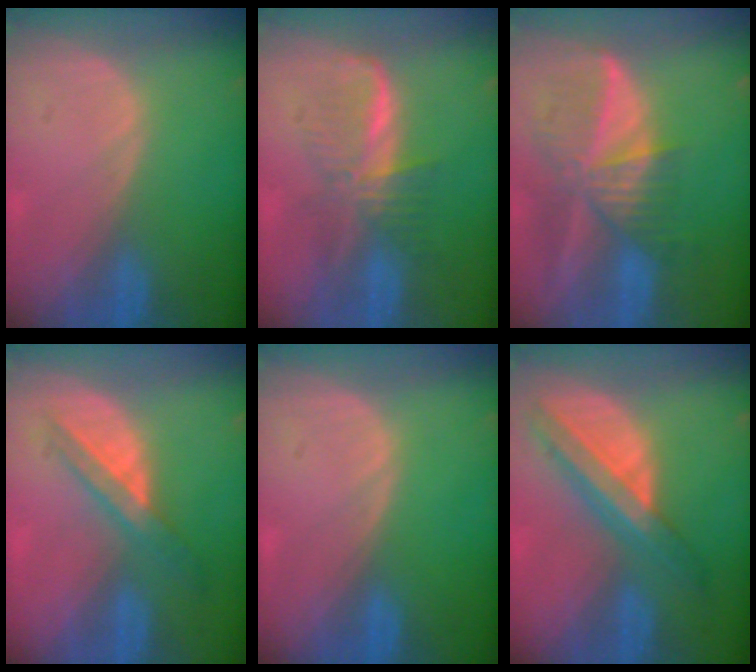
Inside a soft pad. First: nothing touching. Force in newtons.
{"total": 6.1, "press": 6.1, "slide": 0.4}
{"total": 9.4, "press": 8.2, "slide": 4.6}
{"total": 5.9, "press": 5.2, "slide": 2.9}
{"total": 0.0}
{"total": 8.3, "press": 7.0, "slide": 4.4}